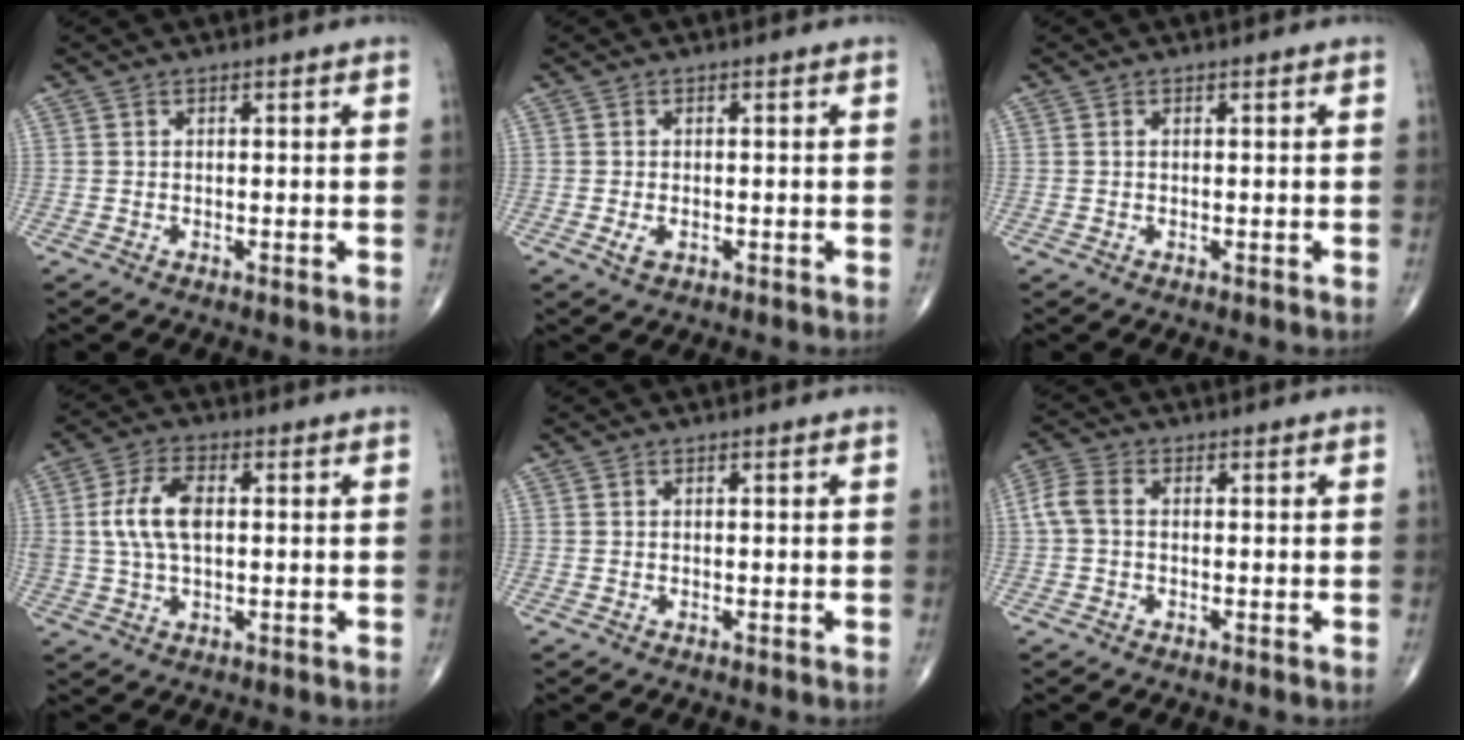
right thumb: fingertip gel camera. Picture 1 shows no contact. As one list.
[{"total": 2.0, "force": [-0.6, 1.2, 1.5], "torque": [-0.030, -0.001, -0.008]}, {"total": 0.0}, {"total": 8.4, "force": [1.0, 4.5, 7.1], "torque": [-0.148, 0.008, 0.020]}, {"total": 0.0}, {"total": 4.3, "force": [0.0, 2.8, 3.3], "torque": [-0.082, 0.012, -0.008]}]